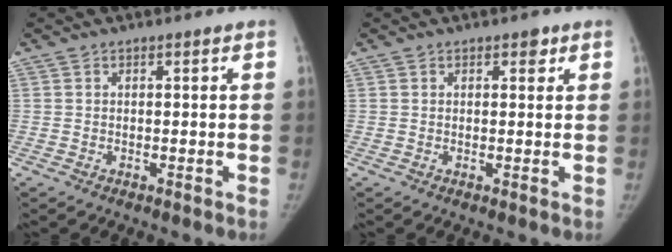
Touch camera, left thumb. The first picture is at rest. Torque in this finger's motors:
{"motor_torque": [0.17, -0.15, 0.60, -0.42, 0.04]}